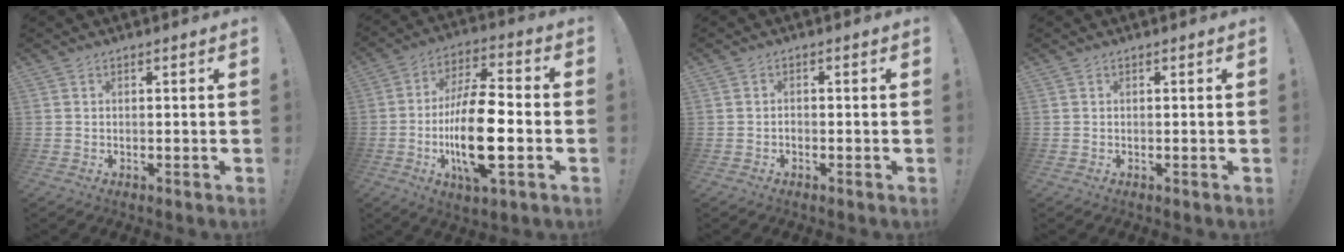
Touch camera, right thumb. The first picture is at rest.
{"total": 19.3, "force": [-4.1, 6.8, 17.6], "torque": [-0.327, 0.005, -0.070]}
{"total": 1.1, "force": [-1.0, 0.5, 0.2], "torque": [-0.003, 0.004, -0.018]}
{"total": 0.0}